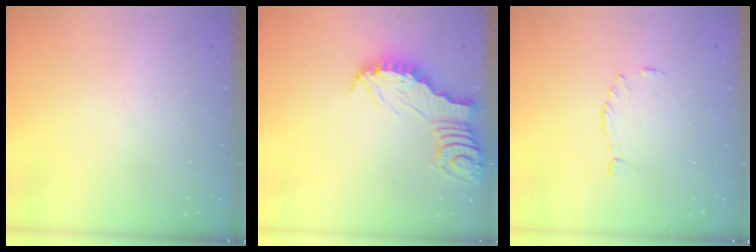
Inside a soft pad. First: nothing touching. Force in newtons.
{"total": 2.9, "press": 2.9, "slide": 0.3}
{"total": 4.2, "press": 4.1, "slide": 0.5}